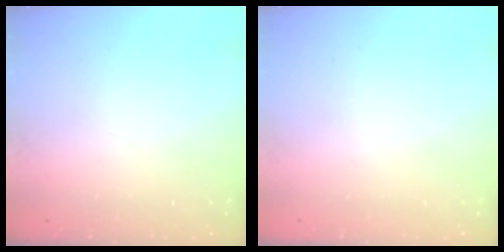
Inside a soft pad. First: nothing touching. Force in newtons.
{"total": 1.5, "press": 1.5, "slide": 0.1}